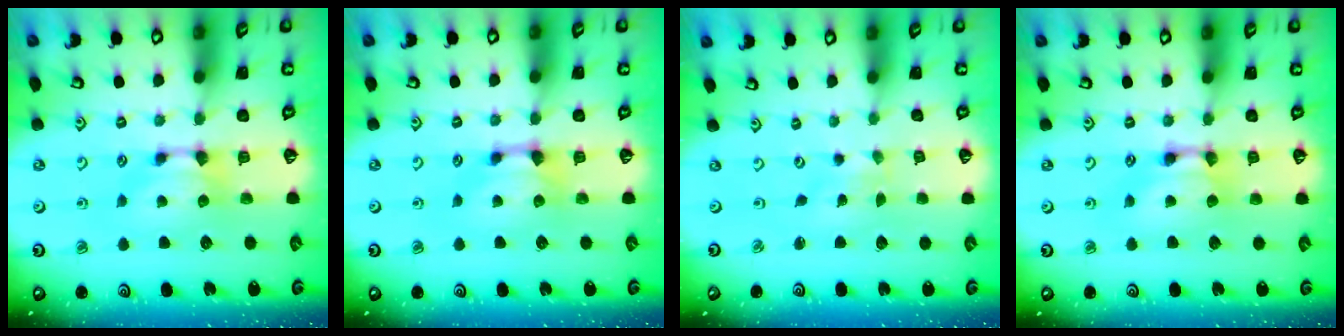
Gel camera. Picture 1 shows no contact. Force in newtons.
{"total": 0.9, "press": 0.6, "slide": 0.6}
{"total": 5.4, "press": 5.4, "slide": 0.7}
{"total": 2.2, "press": 2.2, "slide": 0.1}